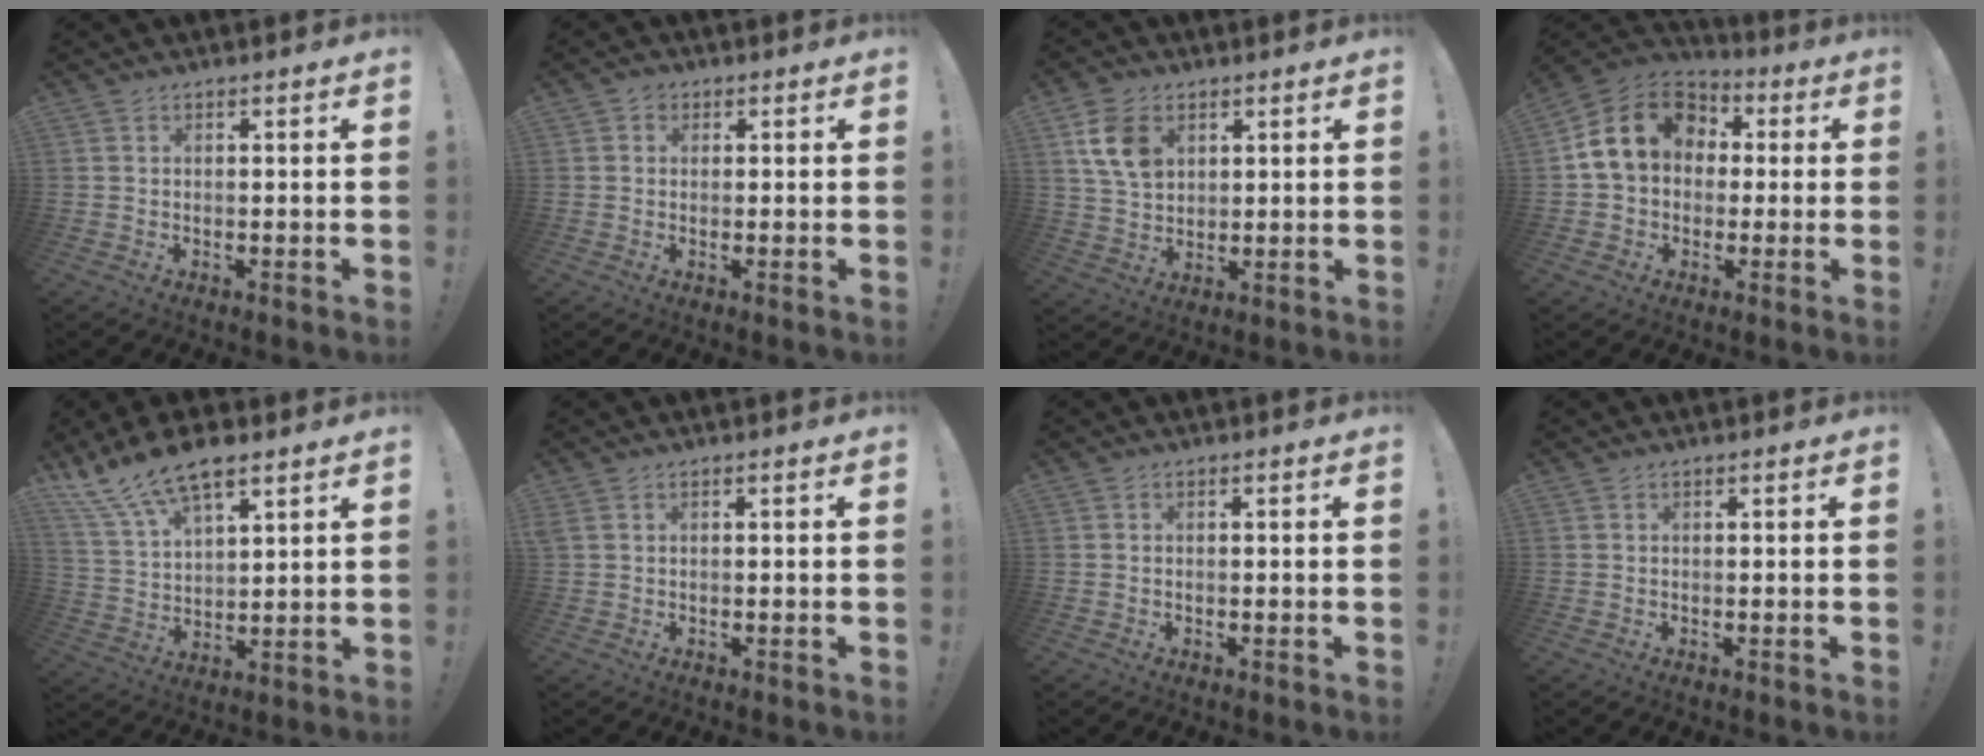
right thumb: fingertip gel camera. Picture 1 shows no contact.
{"total": 2.1, "force": [0.6, 1.8, 0.9], "torque": [-0.002, -0.005, 0.008]}
{"total": 10.9, "force": [4.2, 7.9, 6.2], "torque": [-0.112, 0.001, 0.085]}
{"total": 15.6, "force": [3.5, 12.2, 9.0], "torque": [-0.136, 0.003, 0.068]}
{"total": 13.5, "force": [9.9, 5.4, 7.4], "torque": [-0.148, -0.053, 0.185]}
{"total": 0.9, "force": [0.4, 0.4, 0.6], "torque": [-0.019, 0.006, 0.009]}
{"total": 0.0}
{"total": 0.0}